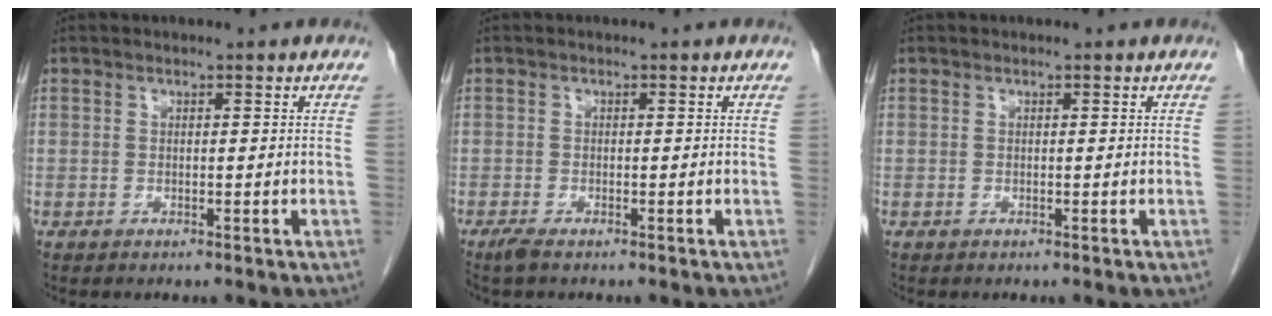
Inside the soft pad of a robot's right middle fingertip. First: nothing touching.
{"total": 1.4, "force": [-1.1, 0.2, 0.9], "torque": [-0.027, -0.006, -0.022]}
{"total": 0.0}